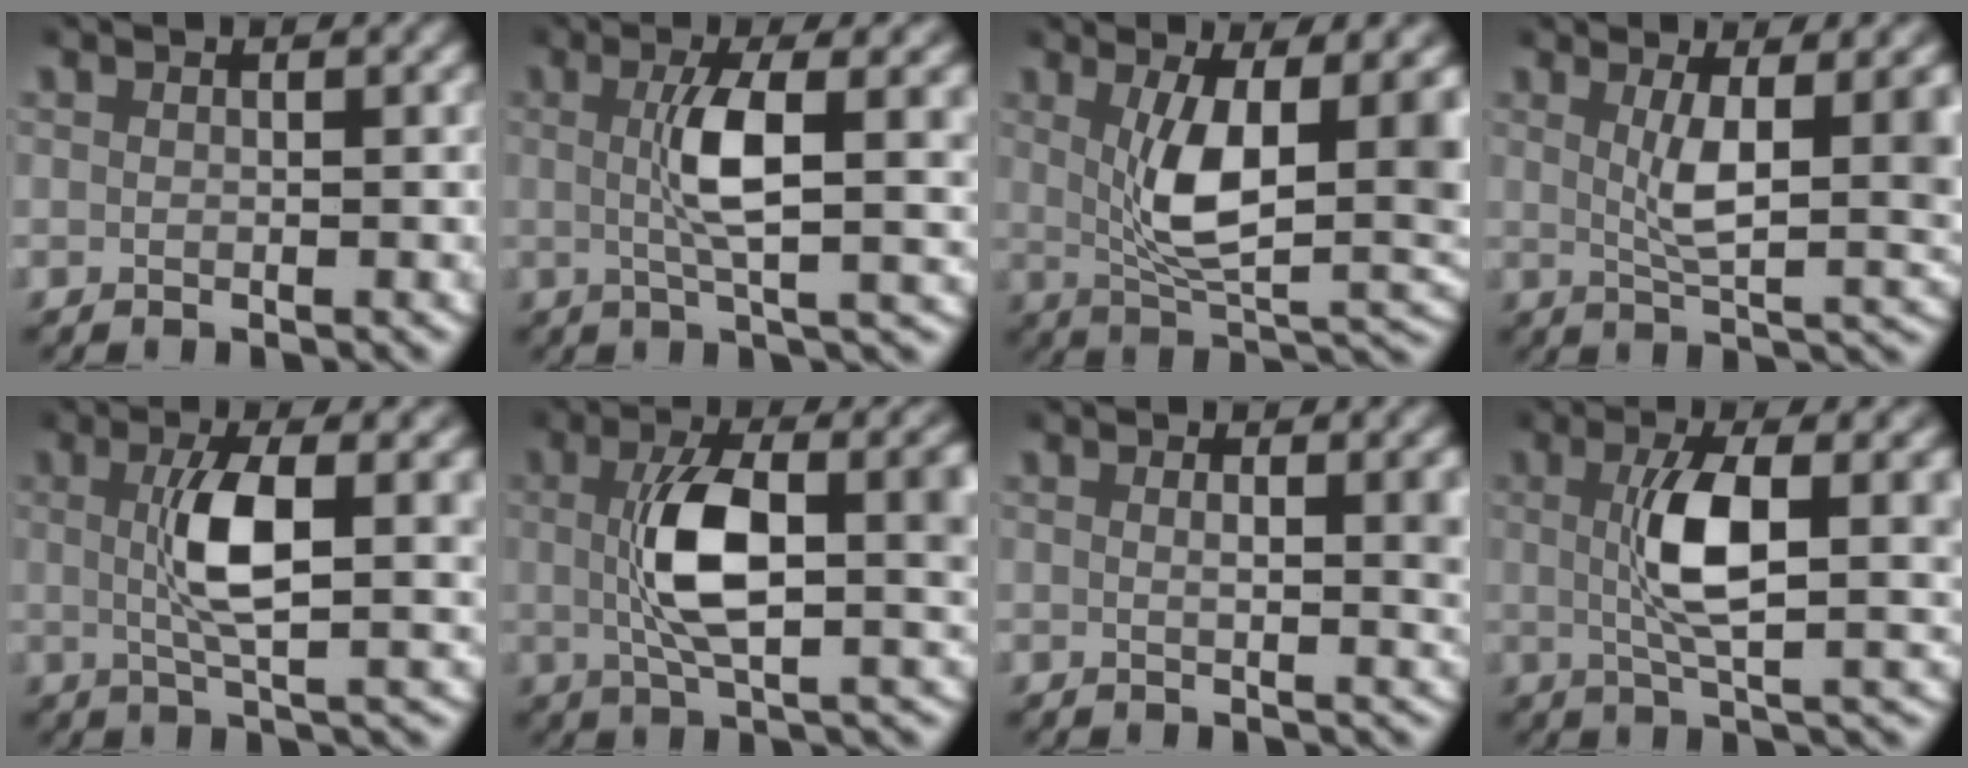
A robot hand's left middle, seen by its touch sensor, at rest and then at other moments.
{"total": 5.9, "force": [1.0, 1.0, 5.8], "torque": [-0.093, 0.003, 0.015]}
{"total": 9.5, "force": [0.6, 3.7, 8.7], "torque": [-0.132, -0.012, 0.016]}
{"total": 6.3, "force": [1.0, 1.9, 5.9], "torque": [-0.081, -0.011, 0.020]}
{"total": 6.5, "force": [1.1, 1.5, 6.2], "torque": [-0.104, 0.000, 0.017]}
{"total": 8.3, "force": [0.2, 3.0, 7.7], "torque": [-0.128, 0.002, 0.005]}
{"total": 2.2, "force": [0.5, 0.2, 2.1], "torque": [-0.026, -0.006, 0.010]}
{"total": 7.1, "force": [1.0, 1.9, 6.8], "torque": [-0.111, 0.000, 0.016]}